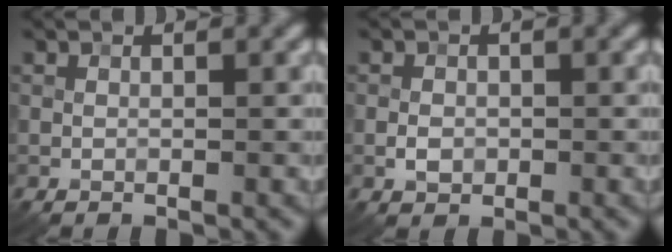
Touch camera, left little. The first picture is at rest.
{"total": 1.4, "force": [-0.3, 1.1, 0.8], "torque": [-0.012, -0.001, -0.009]}